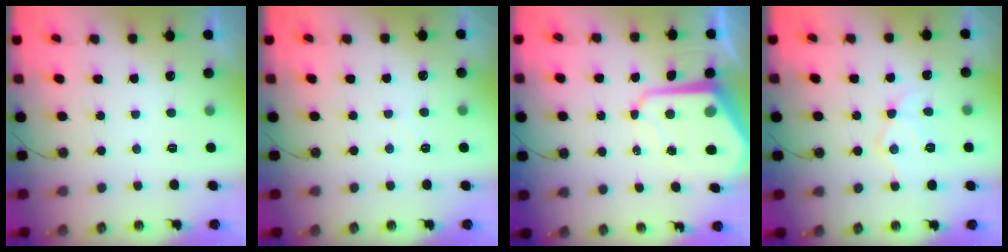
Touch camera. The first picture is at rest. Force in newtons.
{"total": 4.7, "press": 4.7, "slide": 0.6}
{"total": 11.4, "press": 11.3, "slide": 1.1}
{"total": 10.7, "press": 10.7, "slide": 0.7}